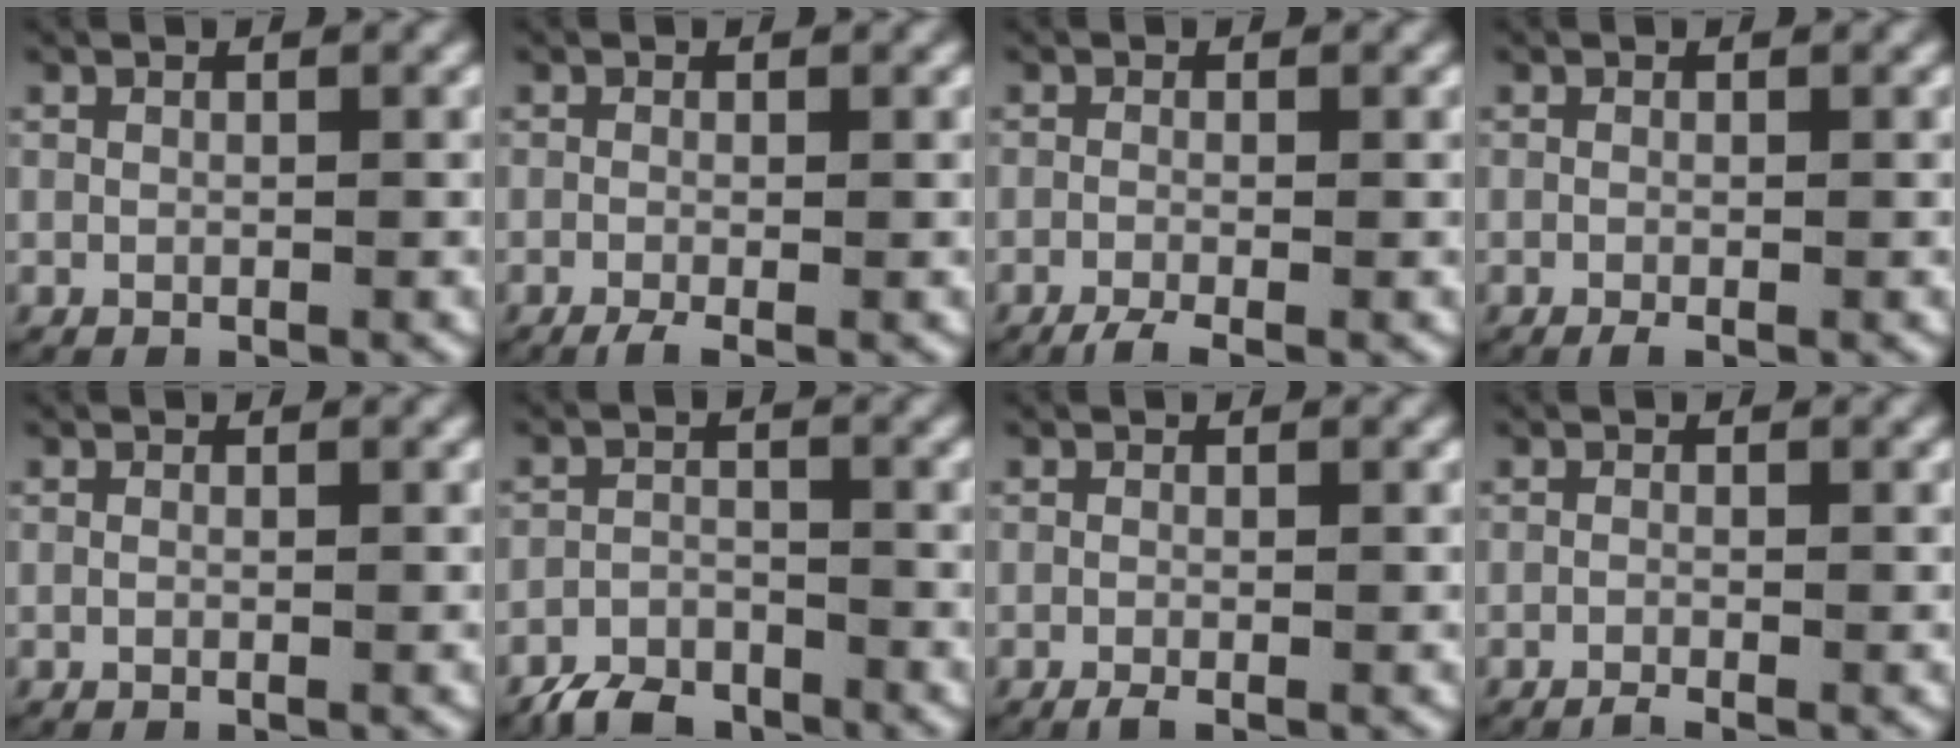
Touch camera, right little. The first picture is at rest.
{"total": 1.8, "force": [-1.3, 0.3, 1.2], "torque": [-0.025, -0.009, -0.019]}
{"total": 2.3, "force": [-1.9, 0.4, 1.2], "torque": [-0.028, -0.011, -0.027]}
{"total": 1.0, "force": [-0.7, 0.2, 0.7], "torque": [-0.014, -0.005, -0.010]}
{"total": 0.0}
{"total": 3.4, "force": [-3.1, 1.3, 0.7], "torque": [-0.011, -0.008, -0.058]}
{"total": 1.1, "force": [-0.8, 0.2, 0.7], "torque": [-0.014, -0.005, -0.013]}
{"total": 1.1, "force": [-1.0, -0.1, 0.5], "torque": [-0.010, -0.006, -0.016]}